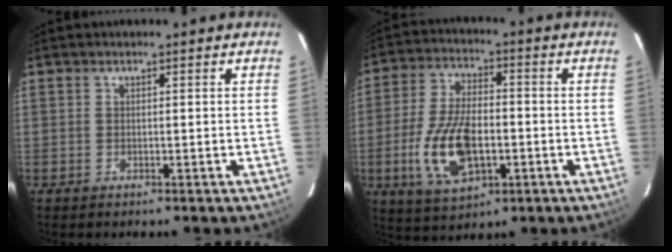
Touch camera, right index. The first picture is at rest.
{"total": 14.3, "force": [-3.6, 7.2, 11.8], "torque": [-0.245, -0.003, -0.059]}